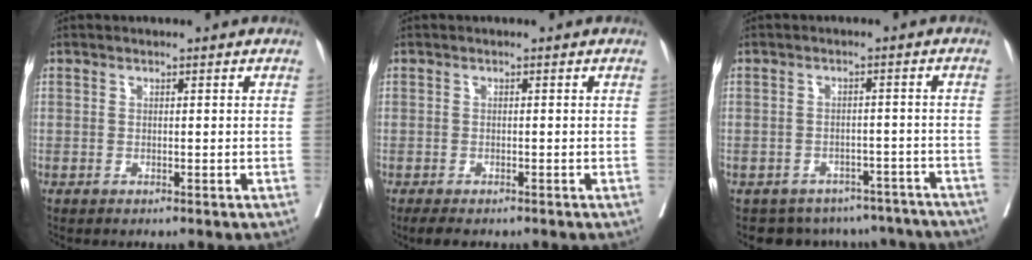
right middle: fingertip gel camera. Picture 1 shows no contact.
{"total": 2.6, "force": [-2.1, 0.9, 1.2], "torque": [-0.024, -0.008, -0.029]}
{"total": 13.1, "force": [-11.3, 6.3, 1.7], "torque": [-0.020, 0.023, -0.120]}